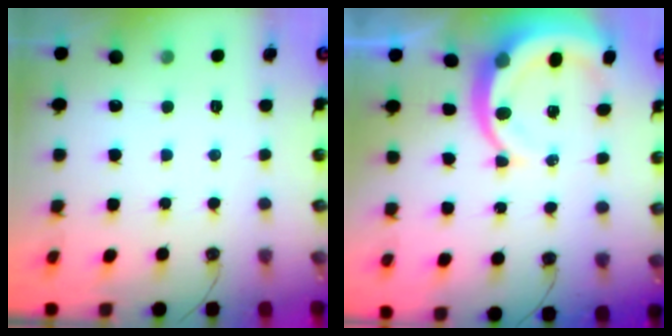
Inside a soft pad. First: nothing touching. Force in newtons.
{"total": 10.0, "press": 9.9, "slide": 1.4}